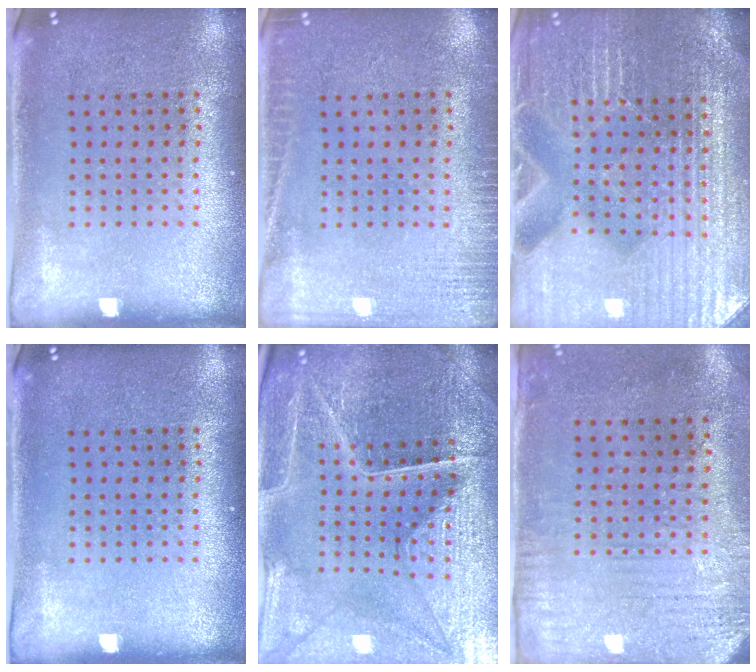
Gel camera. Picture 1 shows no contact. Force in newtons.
{"total": 2.7, "press": 2.7, "slide": 0.5}
{"total": 5.0, "press": 4.7, "slide": 1.7}
{"total": 0.0}
{"total": 4.5, "press": 4.3, "slide": 1.1}
{"total": 3.2, "press": 2.5, "slide": 1.9}